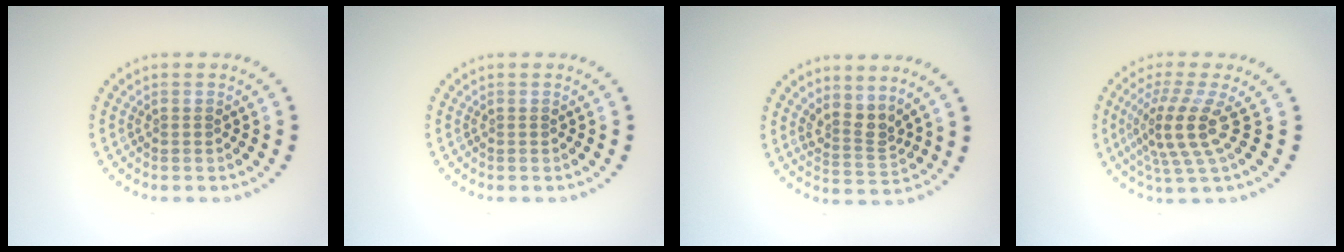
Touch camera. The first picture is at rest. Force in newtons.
{"total": 0.0}
{"total": 2.5, "press": 1.9, "slide": 1.7}
{"total": 4.4, "press": 3.1, "slide": 3.0}